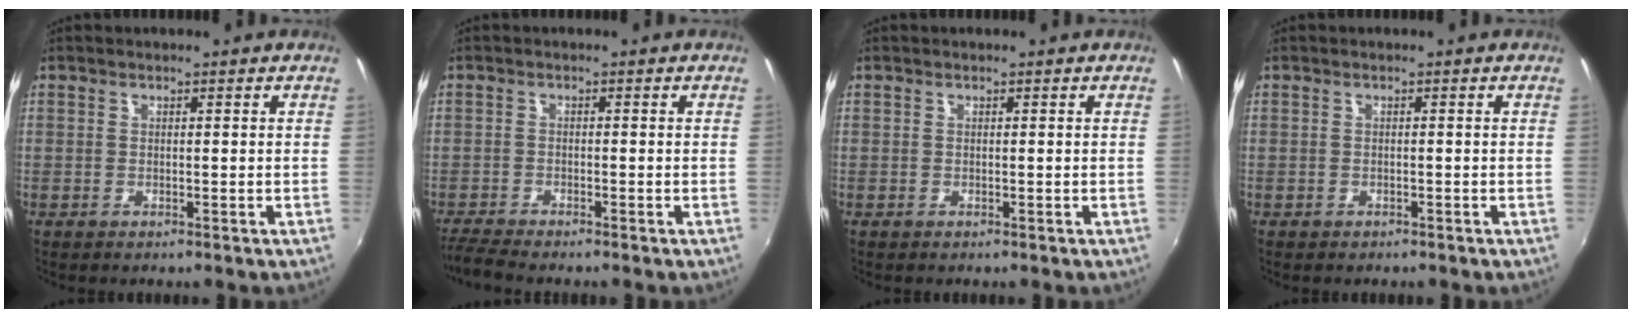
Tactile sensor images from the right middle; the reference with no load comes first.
{"total": 4.1, "force": [-3.8, -0.2, 1.4], "torque": [-0.043, -0.020, -0.073]}
{"total": 0.0}
{"total": 0.9, "force": [-0.7, 0.6, 0.1], "torque": [-0.005, -0.001, -0.010]}